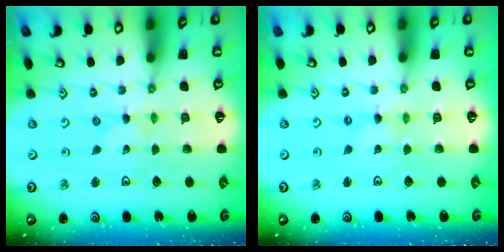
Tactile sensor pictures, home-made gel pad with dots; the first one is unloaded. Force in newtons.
{"total": 0.0}